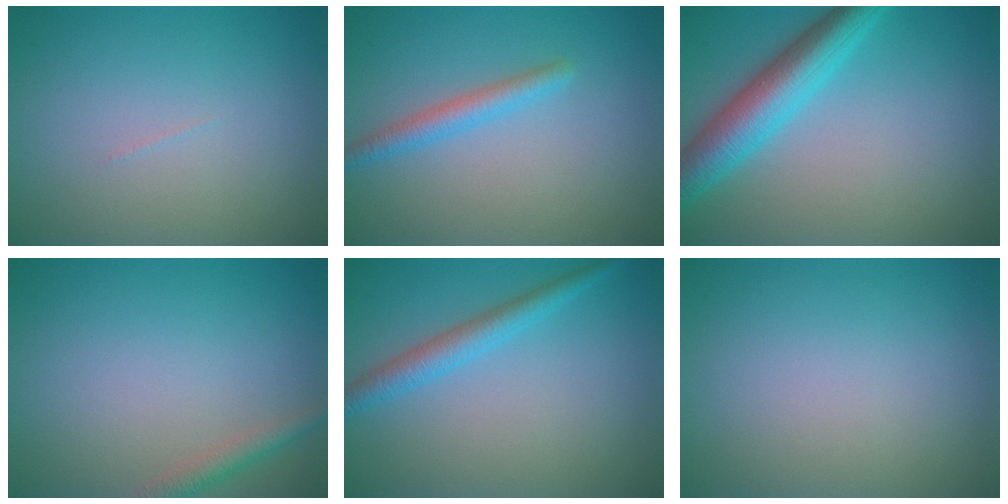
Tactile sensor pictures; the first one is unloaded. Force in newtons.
{"total": 2.2, "press": 2.2, "slide": 0.1}
{"total": 6.1, "press": 6.1, "slide": 0.2}
{"total": 1.9, "press": 1.9, "slide": 0.0}
{"total": 2.8, "press": 2.8, "slide": 0.0}
{"total": 0.0}